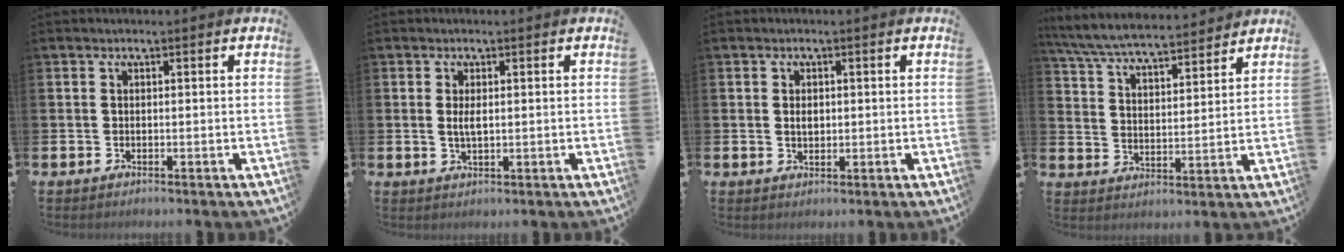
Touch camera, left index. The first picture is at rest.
{"total": 2.1, "force": [0.3, 0.8, 1.9], "torque": [-0.035, 0.002, 0.003]}
{"total": 1.6, "force": [0.4, 1.0, 1.2], "torque": [-0.006, -0.002, 0.001]}
{"total": 6.9, "force": [6.6, 0.7, 1.8], "torque": [-0.066, -0.040, 0.117]}